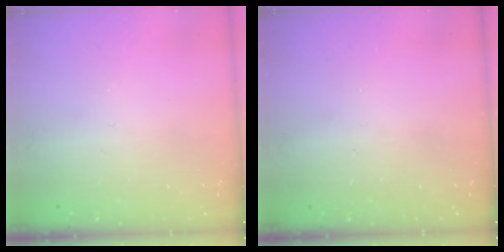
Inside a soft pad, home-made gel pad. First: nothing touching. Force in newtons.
{"total": 0.0}